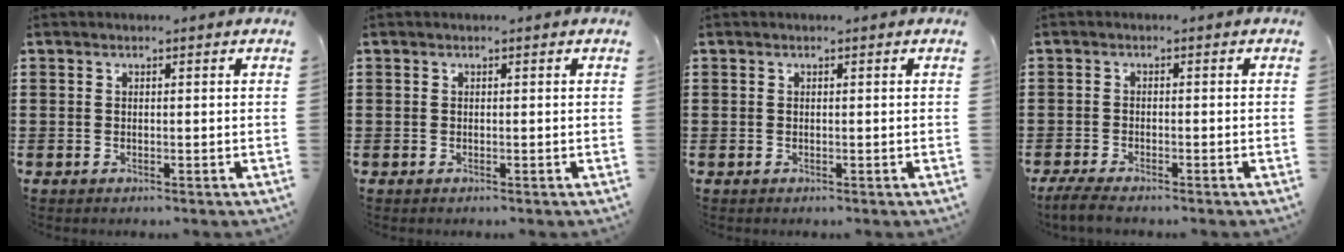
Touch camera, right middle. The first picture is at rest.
{"total": 0.0}
{"total": 0.0}
{"total": 2.9, "force": [-2.7, 0.3, 1.1], "torque": [-0.034, -0.005, -0.058]}